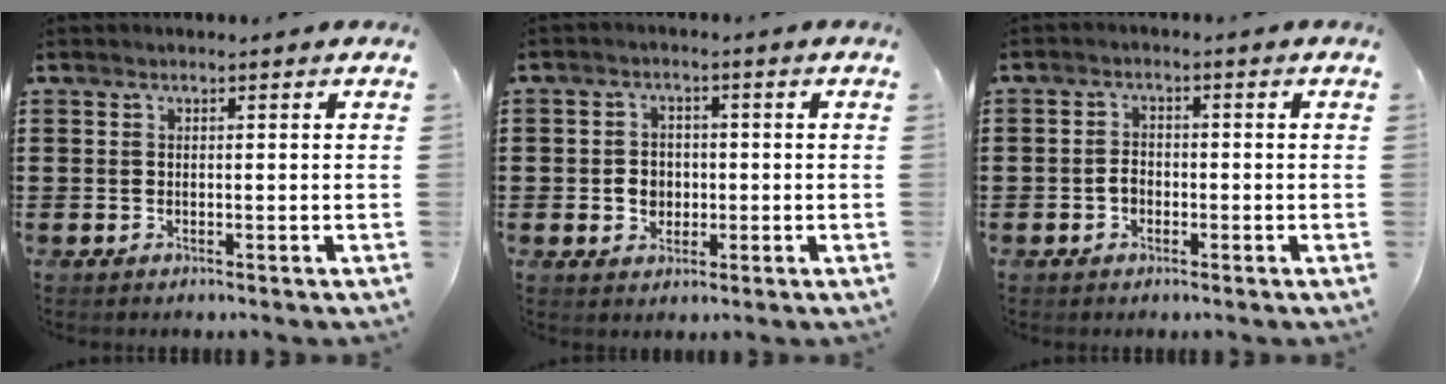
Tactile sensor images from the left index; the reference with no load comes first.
{"total": 3.3, "force": [-0.4, 2.7, 1.9], "torque": [-0.035, 0.002, -0.013]}
{"total": 2.1, "force": [-0.8, 1.6, 1.2], "torque": [-0.035, 0.001, -0.019]}